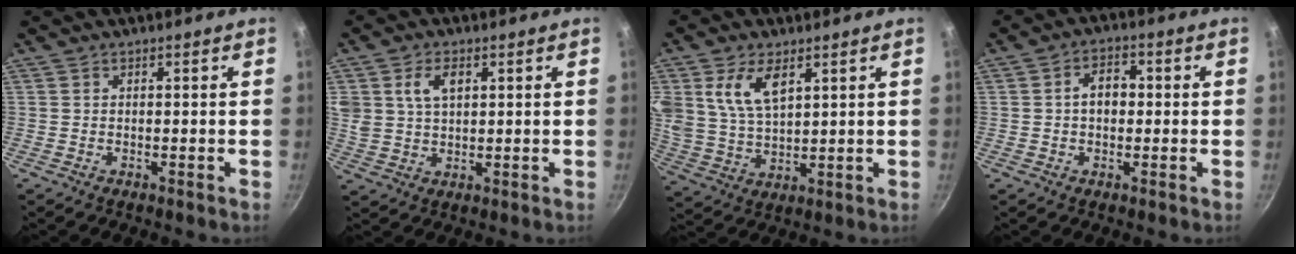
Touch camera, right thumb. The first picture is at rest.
{"total": 6.4, "force": [2.4, 4.0, 4.5], "torque": [-0.080, -0.004, 0.050]}
{"total": 10.2, "force": [4.6, 5.5, 7.3], "torque": [-0.138, -0.013, 0.099]}
{"total": 5.1, "force": [0.2, 3.4, 3.8], "torque": [-0.050, 0.016, -0.002]}